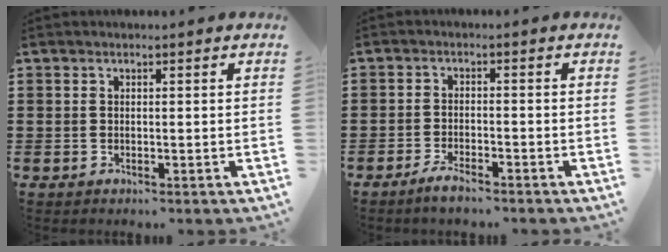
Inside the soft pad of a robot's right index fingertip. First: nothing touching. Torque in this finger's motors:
{"motor_torque": [1.09, 1.05, 0.17, 0.03]}